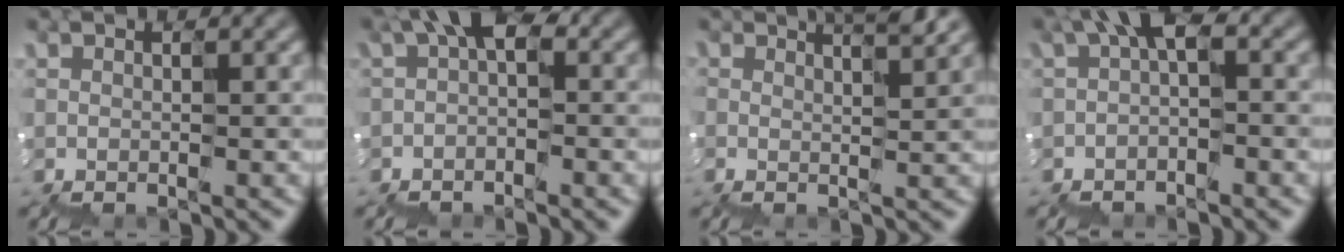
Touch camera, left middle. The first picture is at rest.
{"total": 1.5, "force": [-0.1, 0.6, 1.4], "torque": [-0.055, 0.005, -0.010]}
{"total": 3.9, "force": [2.0, 1.3, 3.1], "torque": [-0.019, 0.016, 0.016]}
{"total": 1.7, "force": [-0.2, 0.5, 1.6], "torque": [-0.061, 0.004, -0.009]}